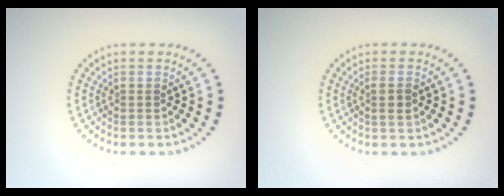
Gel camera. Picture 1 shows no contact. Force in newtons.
{"total": 1.4, "press": 1.2, "slide": 0.7}